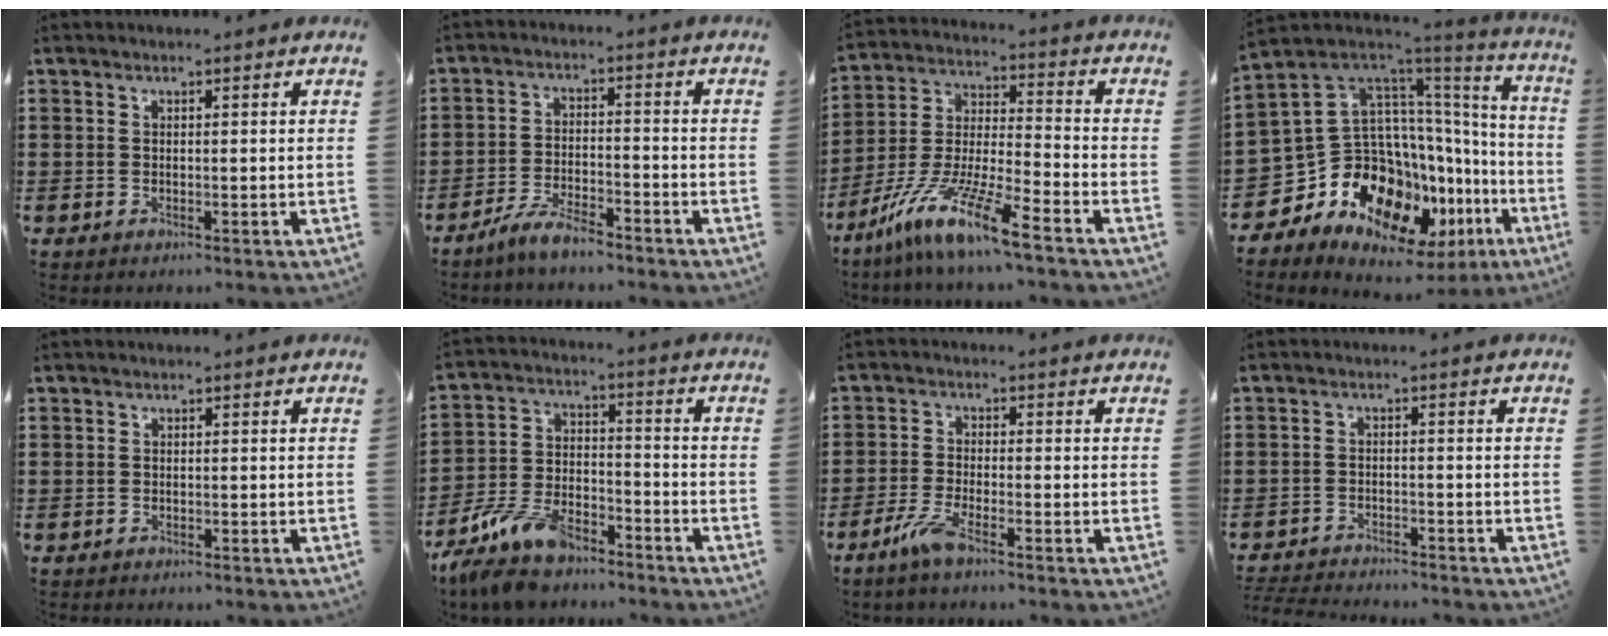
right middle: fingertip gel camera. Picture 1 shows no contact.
{"total": 5.0, "force": [-4.4, 0.6, 2.2], "torque": [-0.050, 0.000, -0.087]}
{"total": 12.1, "force": [-9.2, 0.2, 8.0], "torque": [-0.173, -0.002, -0.185]}
{"total": 15.4, "force": [-7.8, 10.4, 8.2], "torque": [-0.213, -0.020, -0.132]}
{"total": 0.5, "force": [-0.3, 0.4, -0.1], "torque": [0.001, 0.005, -0.009]}
{"total": 10.1, "force": [-8.6, 3.2, 4.2], "torque": [-0.100, 0.015, -0.170]}
{"total": 4.4, "force": [-2.9, 0.8, 3.3], "torque": [-0.080, -0.011, -0.058]}
{"total": 3.1, "force": [-3.1, 0.2, 0.2], "torque": [-0.014, -0.005, -0.068]}